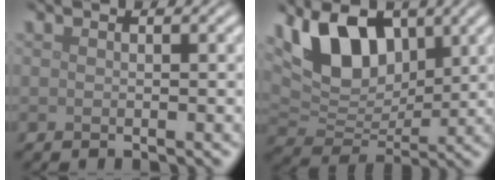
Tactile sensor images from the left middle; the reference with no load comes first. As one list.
[{"total": 8.0, "force": [3.4, 4.8, 5.4], "torque": [-0.112, -0.004, 0.055]}]